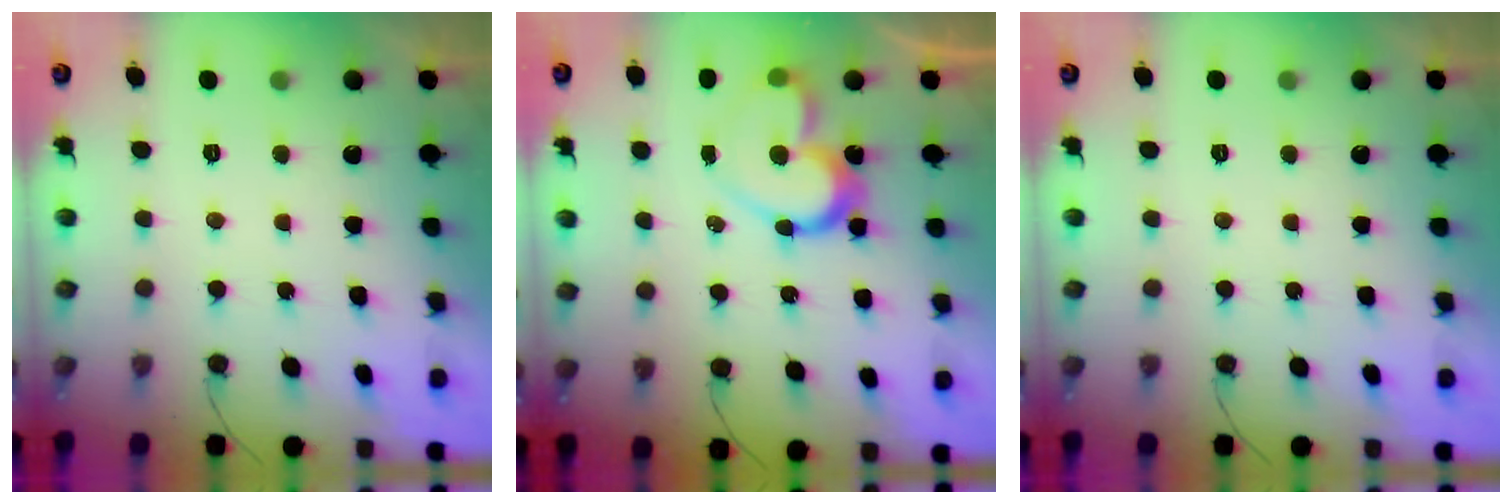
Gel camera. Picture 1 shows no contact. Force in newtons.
{"total": 14.7, "press": 14.6, "slide": 1.1}
{"total": 0.0}